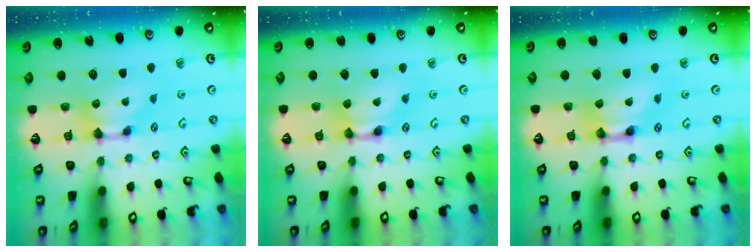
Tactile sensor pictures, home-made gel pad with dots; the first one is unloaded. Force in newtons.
{"total": 2.0, "press": 2.0, "slide": 0.1}
{"total": 2.6, "press": 2.6, "slide": 0.2}